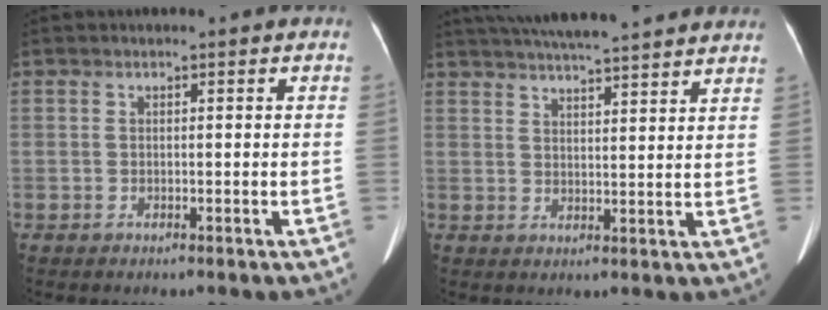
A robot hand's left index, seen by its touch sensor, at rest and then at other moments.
{"total": 20.1, "force": [17.9, 1.6, 8.9], "torque": [-0.149, 0.035, 0.240]}